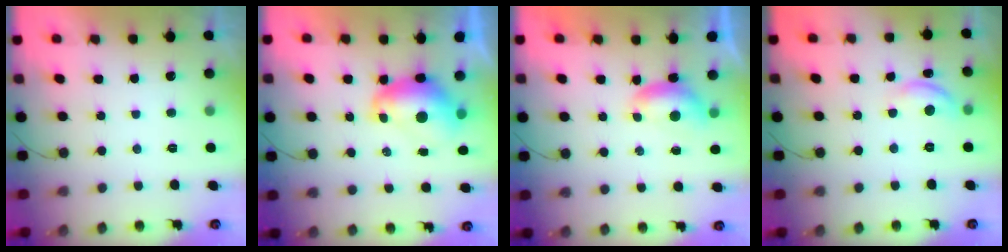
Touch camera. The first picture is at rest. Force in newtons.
{"total": 8.7, "press": 8.6, "slide": 0.9}
{"total": 5.8, "press": 5.8, "slide": 0.7}
{"total": 9.0, "press": 9.0, "slide": 0.6}